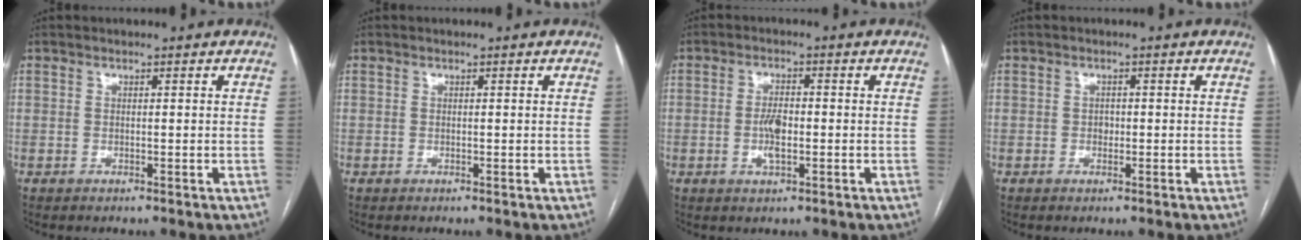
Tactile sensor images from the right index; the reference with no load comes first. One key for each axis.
{"total": 0.0}
{"total": 3.8, "fx": -0.6, "fy": 1.3, "fz": 3.5, "tx": -0.073, "ty": 0.000, "tz": -0.011}
{"total": 0.9, "fx": -0.1, "fy": 0.7, "fz": 0.6, "tx": -0.008, "ty": 0.002, "tz": -0.002}